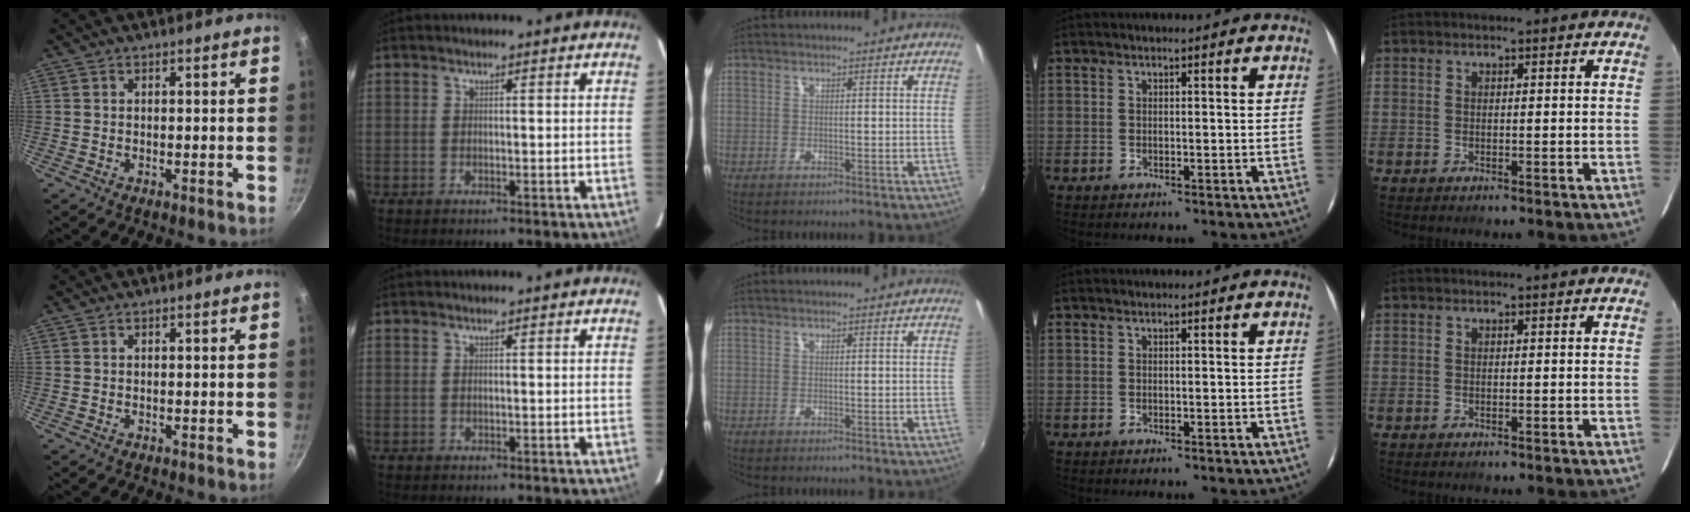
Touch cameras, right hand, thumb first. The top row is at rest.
{}